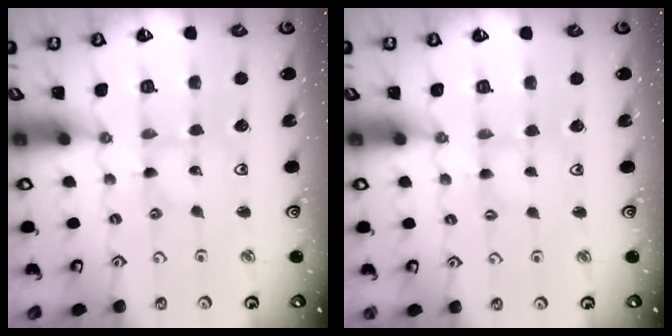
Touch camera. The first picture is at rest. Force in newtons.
{"total": 1.0, "press": 1.0, "slide": 0.2}